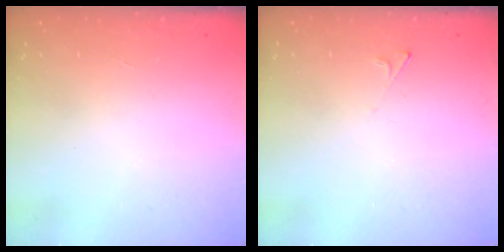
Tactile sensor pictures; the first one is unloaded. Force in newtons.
{"total": 2.0, "press": 1.9, "slide": 0.4}